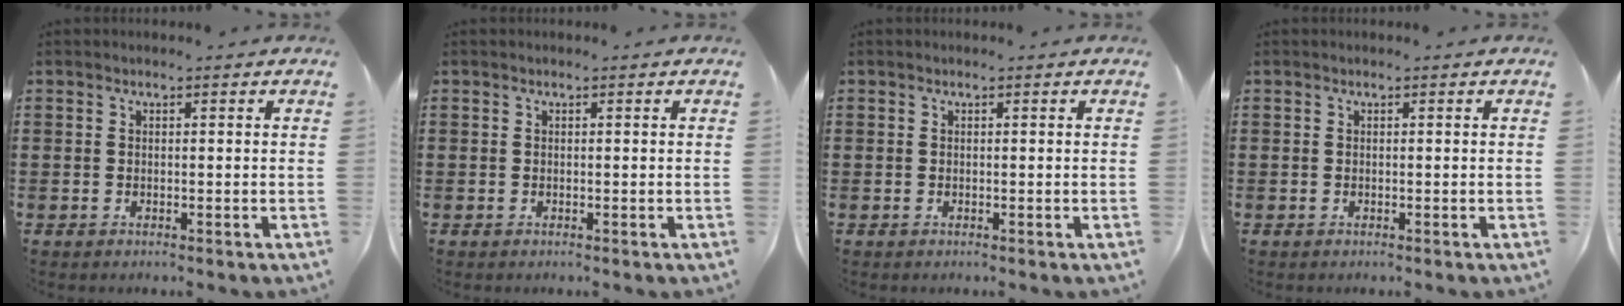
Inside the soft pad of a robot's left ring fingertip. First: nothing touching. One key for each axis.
{"total": 0.0}
{"total": 0.0}
{"total": 0.0}